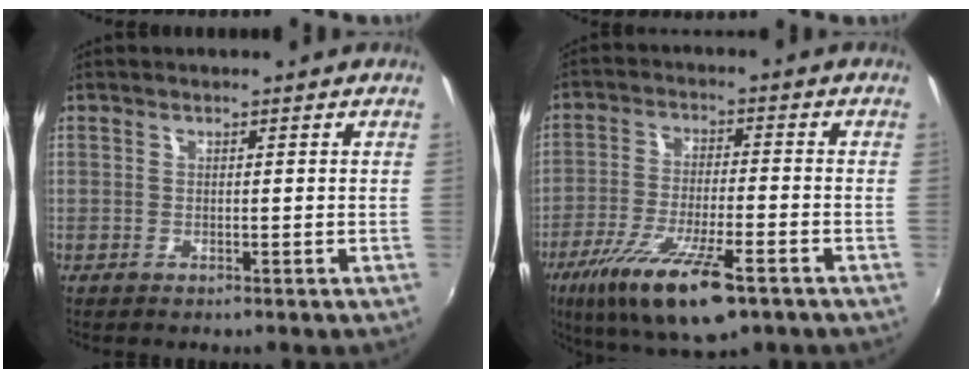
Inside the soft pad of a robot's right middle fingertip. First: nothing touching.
{"total": 15.3, "force": [-9.0, 3.7, 11.8], "torque": [-0.233, -0.042, -0.159]}